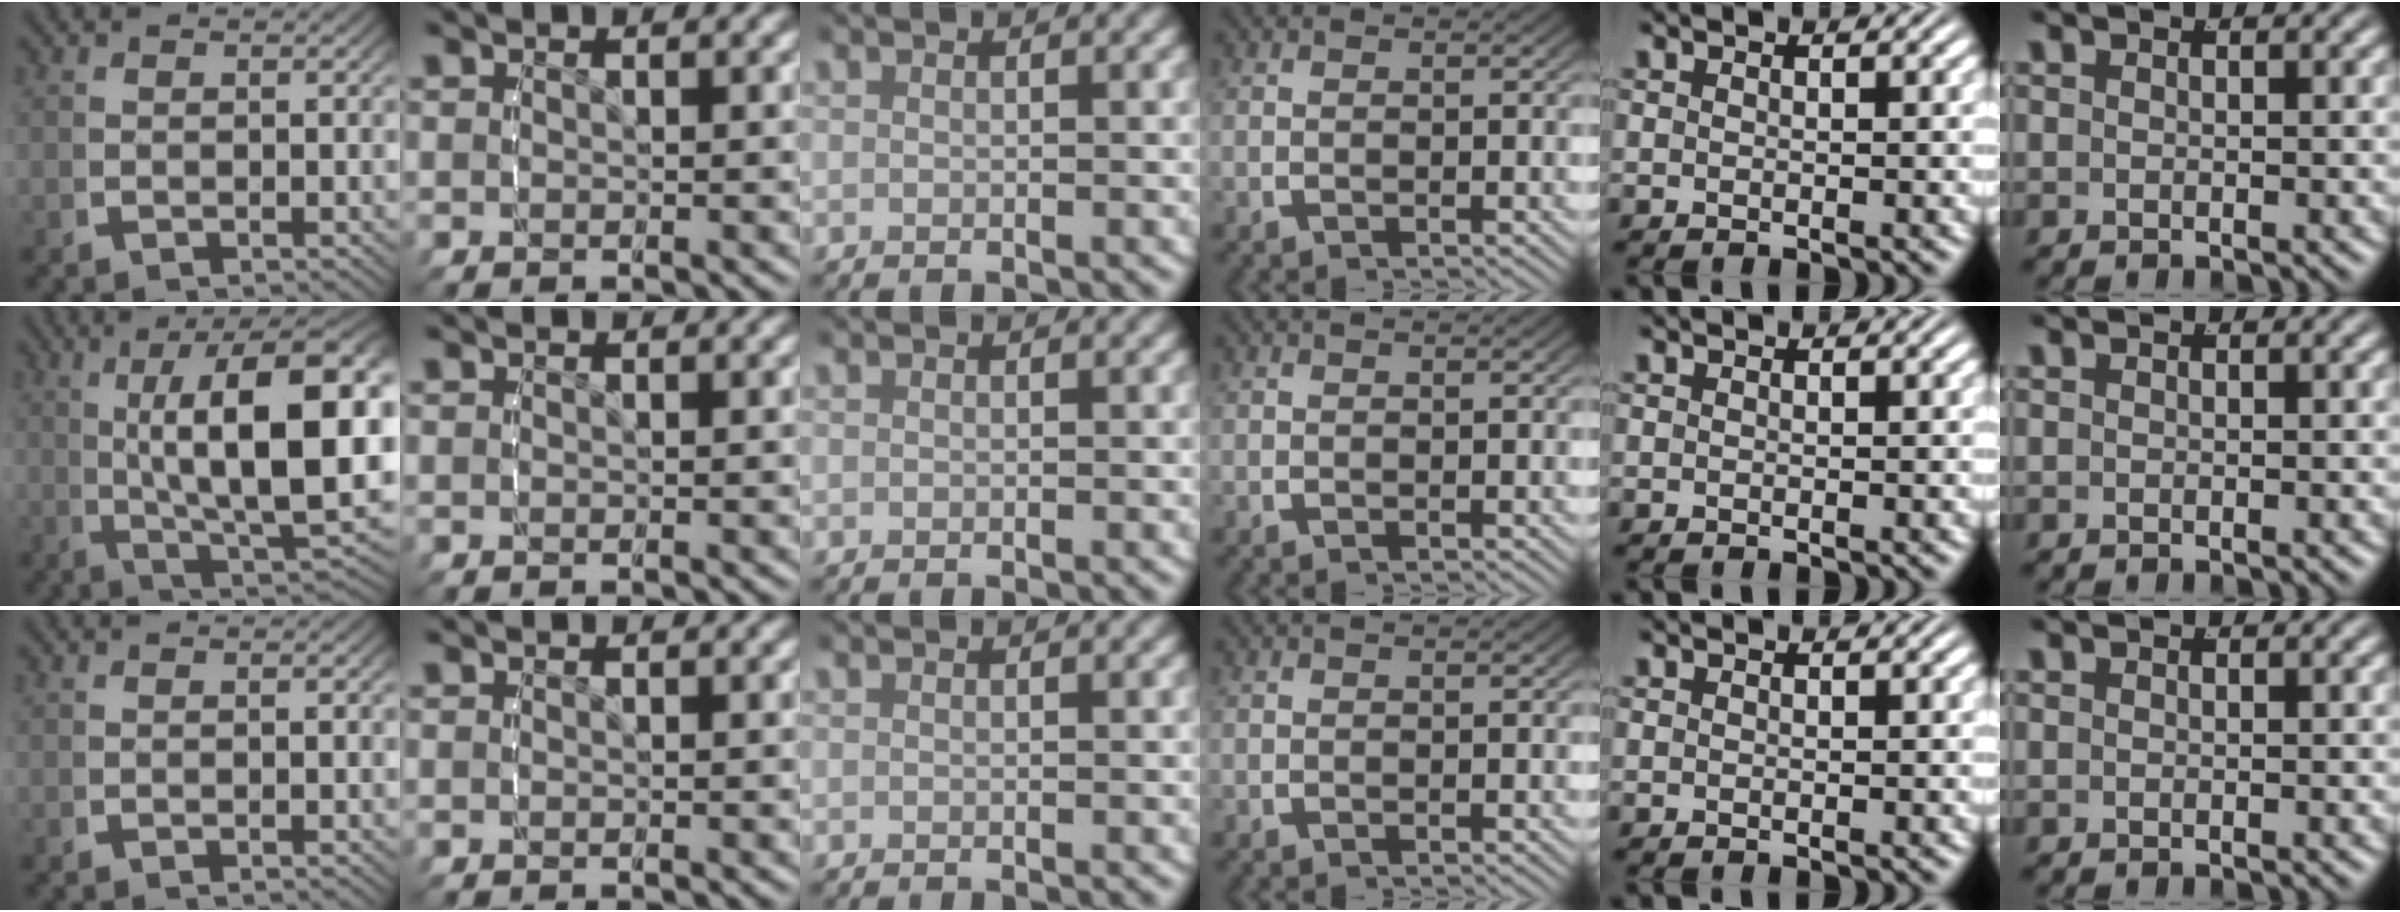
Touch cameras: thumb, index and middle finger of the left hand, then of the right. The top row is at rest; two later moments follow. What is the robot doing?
{"motion": "lift_and_place", "object": "cubes"}